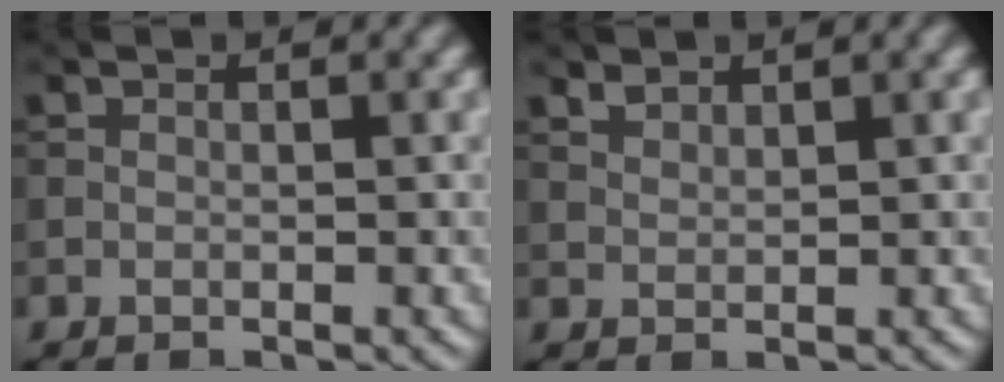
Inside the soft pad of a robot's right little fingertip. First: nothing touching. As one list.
[{"total": 1.2, "force": [1.1, 0.4, 0.3], "torque": [-0.010, 0.000, 0.026]}]